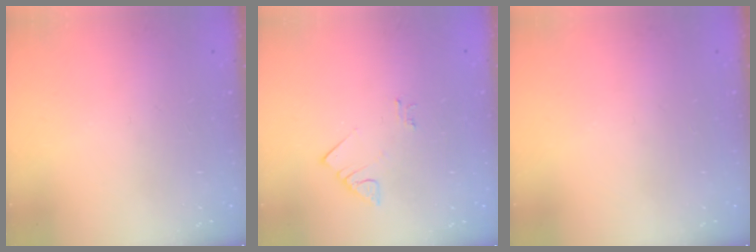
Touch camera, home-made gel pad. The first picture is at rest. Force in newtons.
{"total": 2.7, "press": 2.7, "slide": 0.2}
{"total": 0.0}